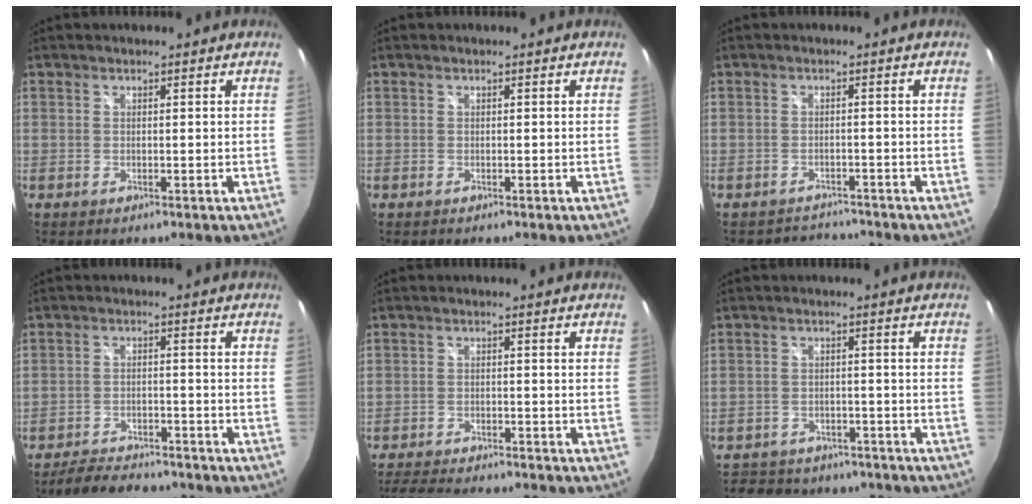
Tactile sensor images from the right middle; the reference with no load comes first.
{"total": 0.0}
{"total": 3.5, "force": [-3.4, 0.9, -0.6], "torque": [0.003, 0.007, -0.053]}
{"total": 9.7, "force": [-8.6, 2.9, 3.7], "torque": [-0.090, -0.006, -0.126]}
{"total": 10.9, "force": [-9.9, 1.8, 4.4], "torque": [-0.104, -0.016, -0.153]}
{"total": 14.0, "force": [-11.4, 6.6, 4.8], "torque": [-0.110, 0.011, -0.150]}